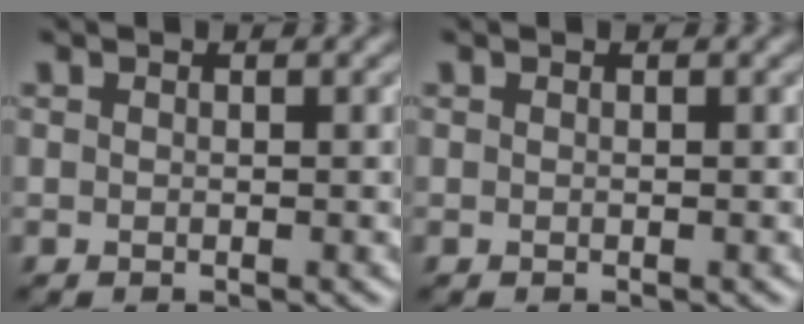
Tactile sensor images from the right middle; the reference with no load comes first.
{"total": 0.0}